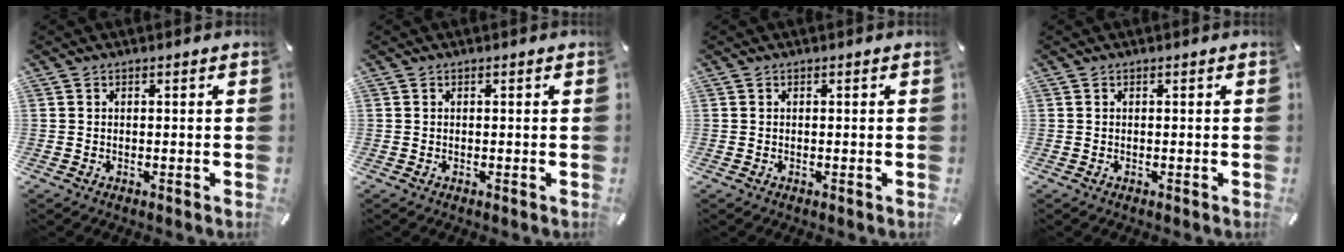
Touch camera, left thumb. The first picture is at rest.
{"total": 0.0}
{"total": 0.0}
{"total": 0.0}